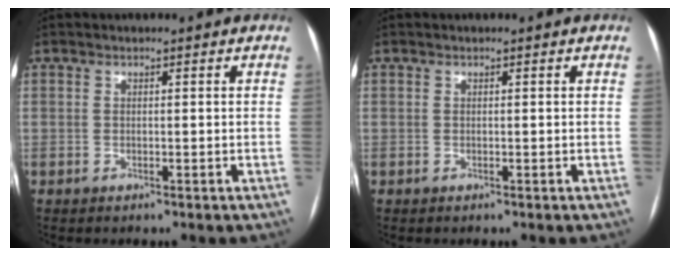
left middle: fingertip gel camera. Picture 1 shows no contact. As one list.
[{"total": 0.0}]